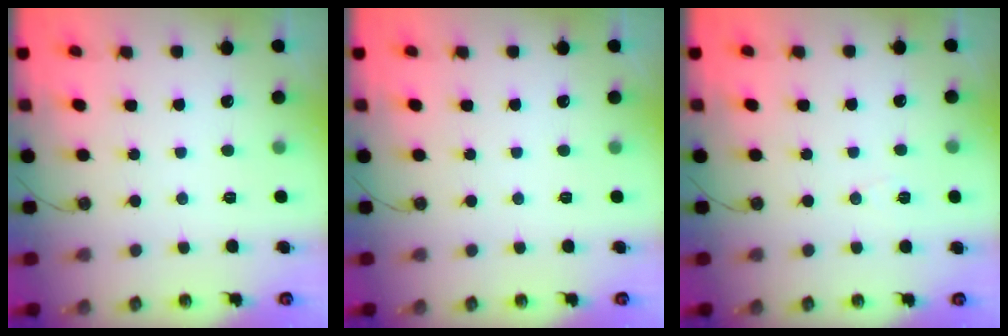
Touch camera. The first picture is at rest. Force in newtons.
{"total": 0.0}
{"total": 4.3, "press": 3.0, "slide": 3.0}